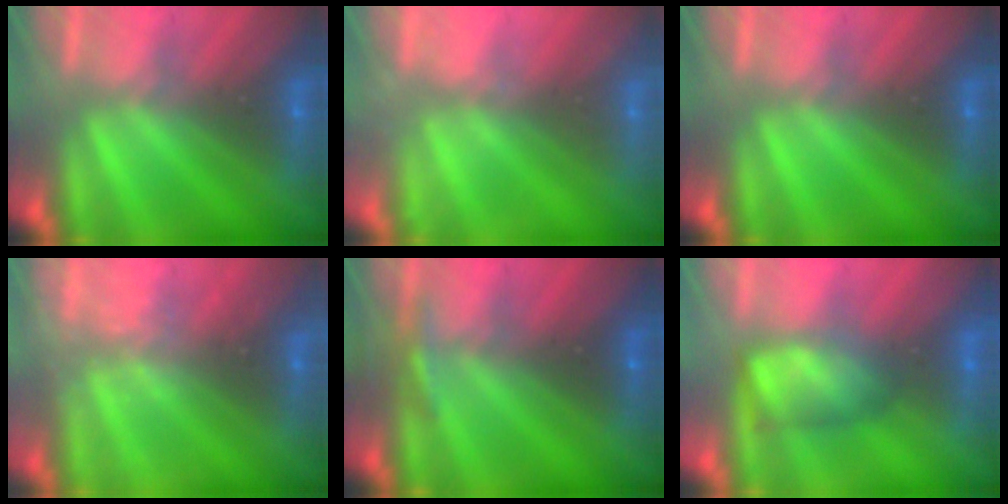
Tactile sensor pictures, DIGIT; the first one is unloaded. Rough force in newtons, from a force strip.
{"total": 2.3}
{"total": 0.0}
{"total": 2.2}
{"total": 3.0}
{"total": 4.8}